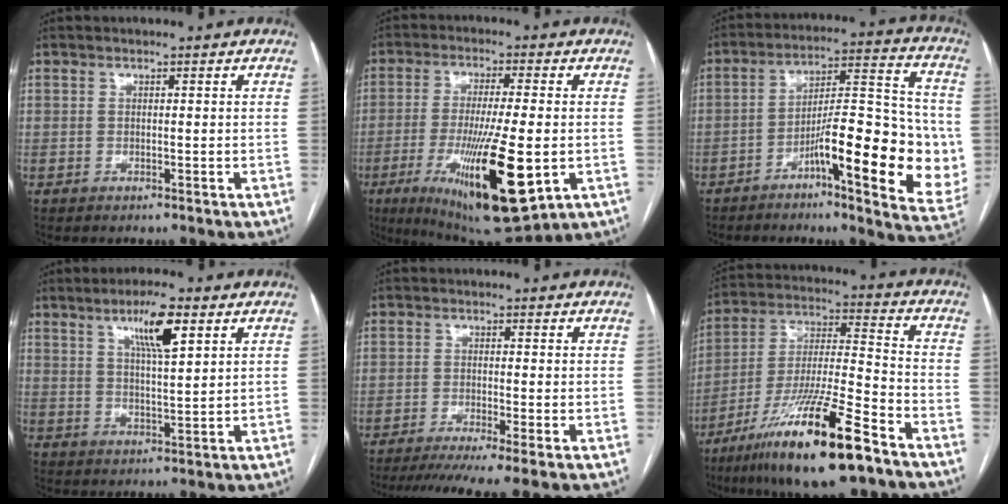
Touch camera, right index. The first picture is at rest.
{"total": 18.7, "force": [-5.5, 3.0, 17.6], "torque": [-0.301, -0.042, -0.078]}
{"total": 18.8, "force": [-5.1, 3.9, 17.7], "torque": [-0.239, 0.016, -0.072]}
{"total": 7.9, "force": [4.1, 1.2, 6.6], "torque": [-0.117, 0.001, 0.069]}
{"total": 8.8, "force": [-6.6, -0.1, 5.9], "torque": [-0.088, -0.014, -0.103]}
{"total": 20.2, "force": [-12.7, 1.8, 15.7], "torque": [-0.289, -0.034, -0.226]}